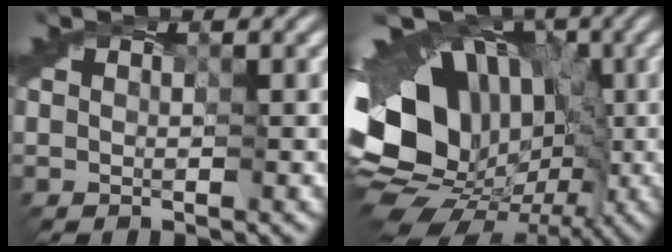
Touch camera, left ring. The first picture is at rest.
{"total": 18.0, "force": [-0.1, 14.2, 11.1], "torque": [-0.182, 0.016, -0.018]}